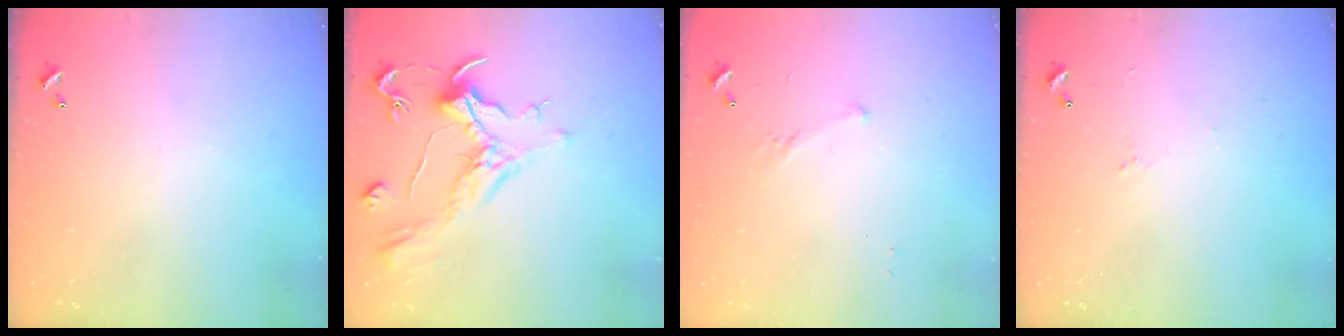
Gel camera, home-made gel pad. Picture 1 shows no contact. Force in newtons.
{"total": 1.1, "press": 0.1, "slide": 1.1}
{"total": 4.7, "press": 4.6, "slide": 0.9}
{"total": 1.9, "press": 1.8, "slide": 0.6}